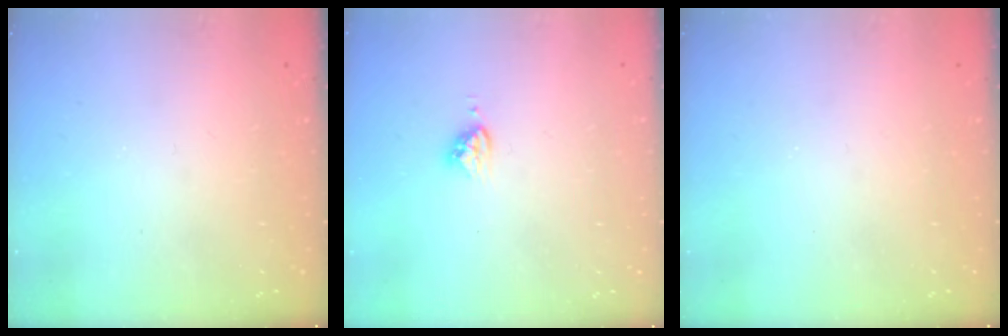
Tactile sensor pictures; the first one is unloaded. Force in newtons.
{"total": 5.0, "press": 4.9, "slide": 0.5}
{"total": 0.0}